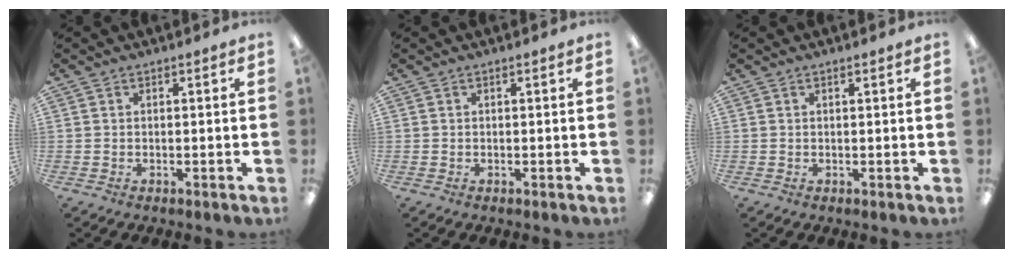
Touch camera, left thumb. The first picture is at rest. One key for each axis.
{"total": 0.0}
{"total": 0.6, "fx": 0.4, "fy": 0.0, "fz": 0.4, "tx": -0.008, "ty": 0.001, "tz": 0.007}